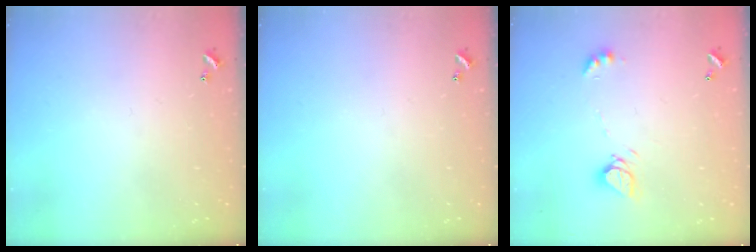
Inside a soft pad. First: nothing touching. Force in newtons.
{"total": 0.0}
{"total": 7.2, "press": 7.2, "slide": 0.7}